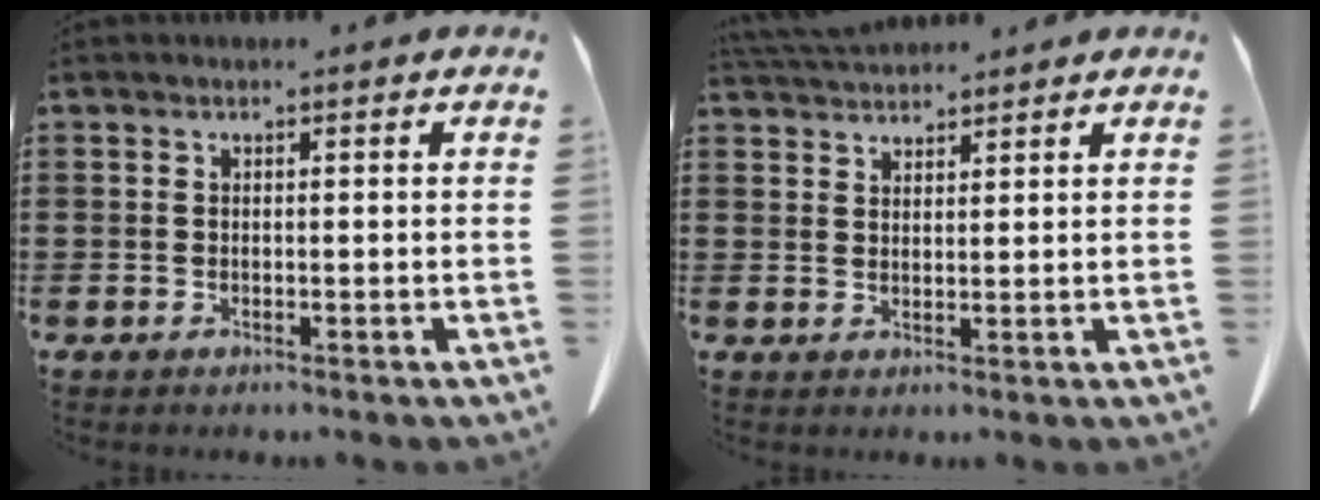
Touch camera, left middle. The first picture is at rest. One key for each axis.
{"total": 3.3, "fx": 3.2, "fy": 0.4, "fz": 0.6, "tx": -0.020, "ty": -0.004, "tz": 0.062}